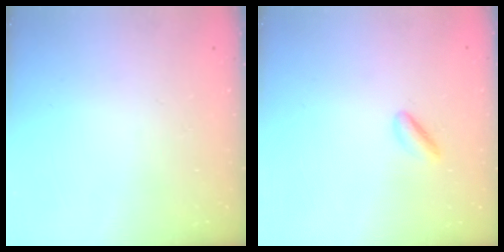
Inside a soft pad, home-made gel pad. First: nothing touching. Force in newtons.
{"total": 3.3, "press": 3.2, "slide": 0.8}